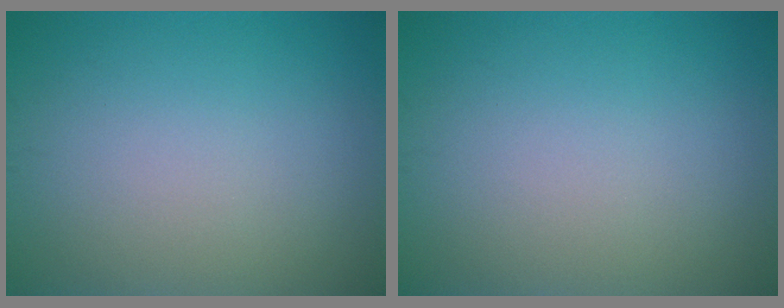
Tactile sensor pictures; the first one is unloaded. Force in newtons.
{"total": 0.0}